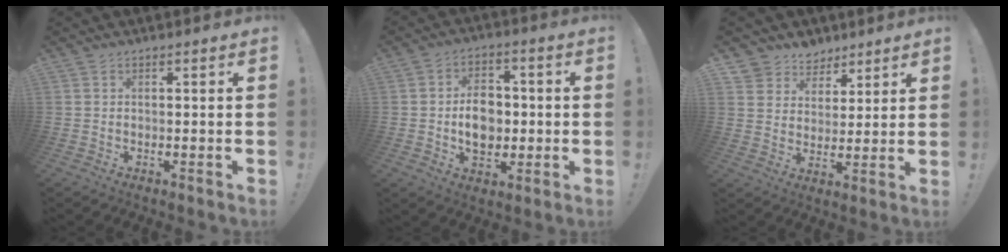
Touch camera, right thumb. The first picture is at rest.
{"total": 10.5, "force": [-0.8, 7.9, 6.9], "torque": [-0.106, 0.008, -0.012]}
{"total": 7.2, "force": [4.7, 5.4, 0.2], "torque": [-0.005, -0.043, 0.096]}